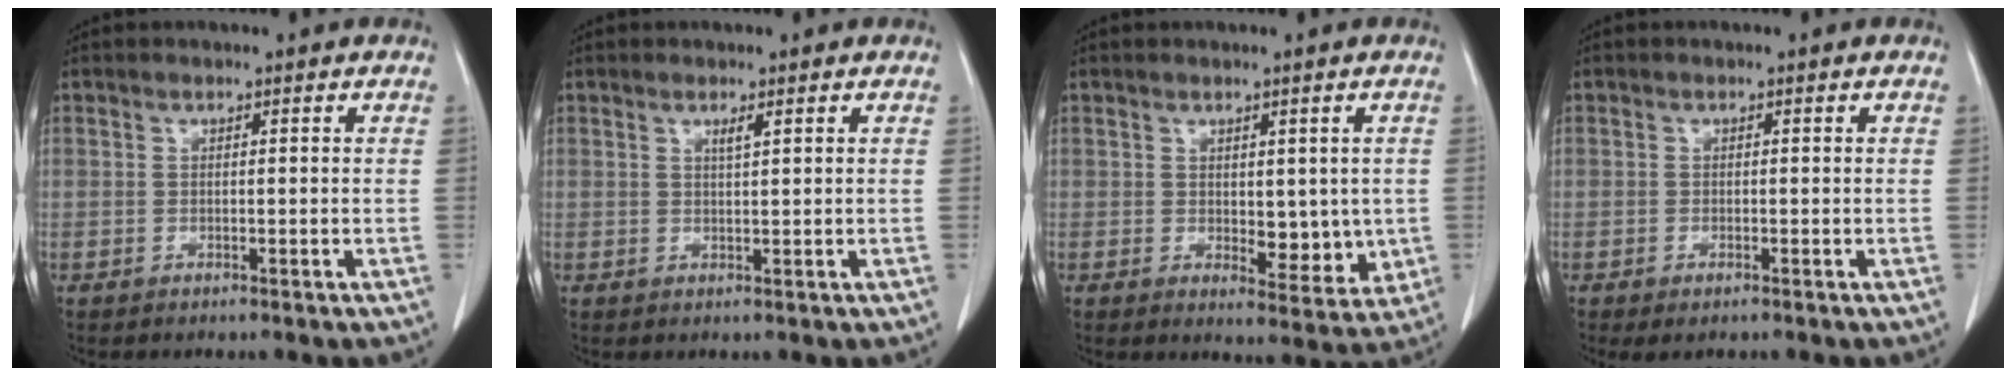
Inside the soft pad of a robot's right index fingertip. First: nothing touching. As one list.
[{"total": 1.1, "force": [0.7, 0.0, 0.9], "torque": [-0.018, -0.003, 0.012]}, {"total": 6.0, "force": [-0.1, 3.1, 5.2], "torque": [-0.052, -0.013, 0.008]}, {"total": 1.6, "force": [-1.0, 0.5, 1.1], "torque": [-0.022, -0.005, -0.012]}]